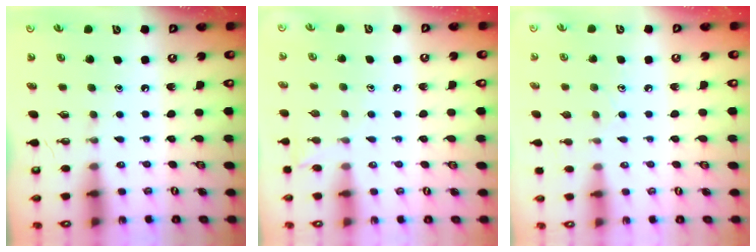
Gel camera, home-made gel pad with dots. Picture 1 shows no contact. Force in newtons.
{"total": 5.0, "press": 4.9, "slide": 0.5}
{"total": 5.6, "press": 5.6, "slide": 0.5}